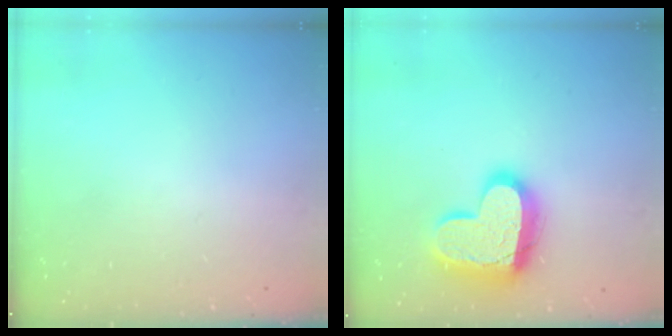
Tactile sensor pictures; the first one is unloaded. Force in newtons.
{"total": 17.9, "press": 17.8, "slide": 1.6}